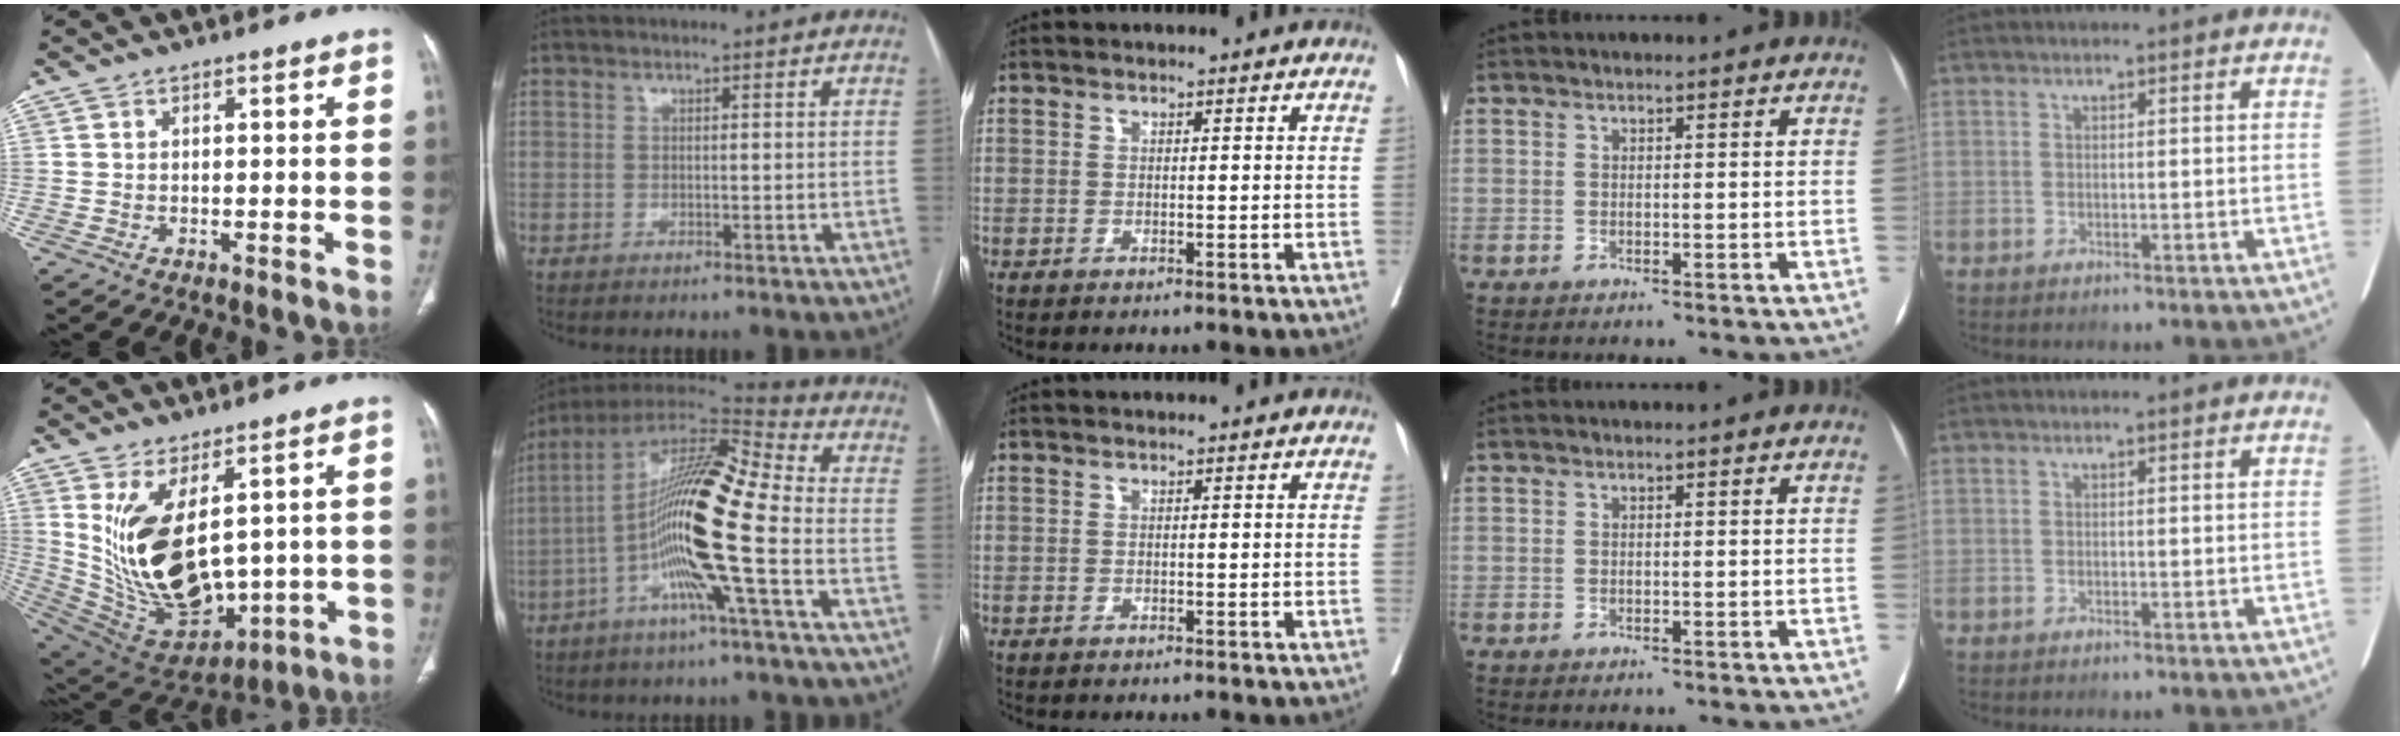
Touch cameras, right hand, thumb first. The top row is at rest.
{"thumb": {"total": 20.0, "force": [3.4, 11.0, 16.4], "torque": [-0.282, -0.031, 0.103]}, "index": {"total": 17.9, "force": [-4.1, 0.3, 17.4], "torque": [-0.321, 0.005, -0.092]}}